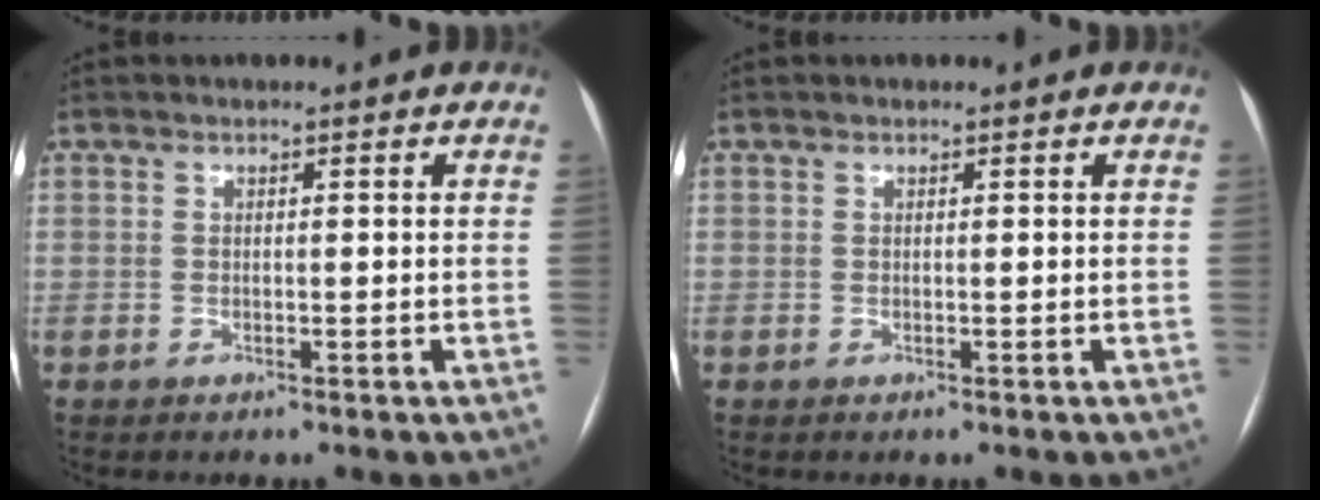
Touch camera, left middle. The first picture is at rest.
{"total": 0.0}